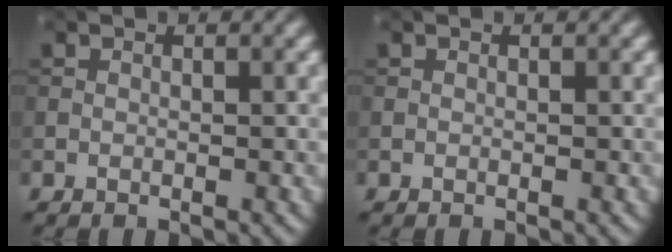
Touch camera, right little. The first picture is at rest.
{"total": 0.0}